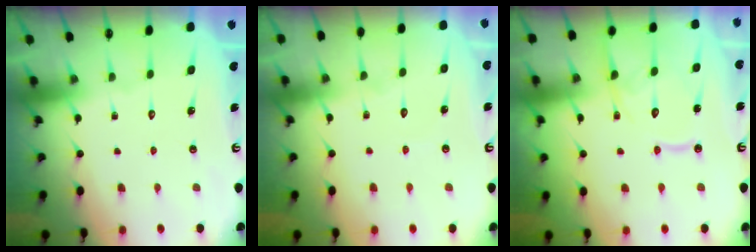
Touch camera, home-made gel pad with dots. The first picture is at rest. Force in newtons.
{"total": 2.7, "press": 2.7, "slide": 0.2}
{"total": 14.1, "press": 14.0, "slide": 1.5}